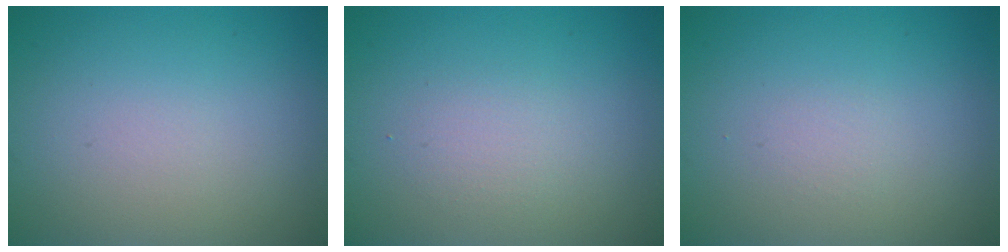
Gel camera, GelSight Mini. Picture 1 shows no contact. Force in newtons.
{"total": 1.4, "press": 1.4, "slide": 0.0}
{"total": 0.0}